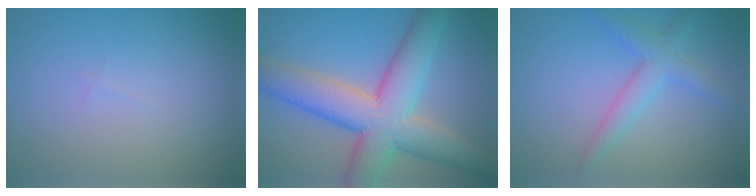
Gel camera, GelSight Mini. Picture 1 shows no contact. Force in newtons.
{"total": 9.9, "press": 9.9, "slide": 0.5}
{"total": 2.1, "press": 2.1, "slide": 0.1}